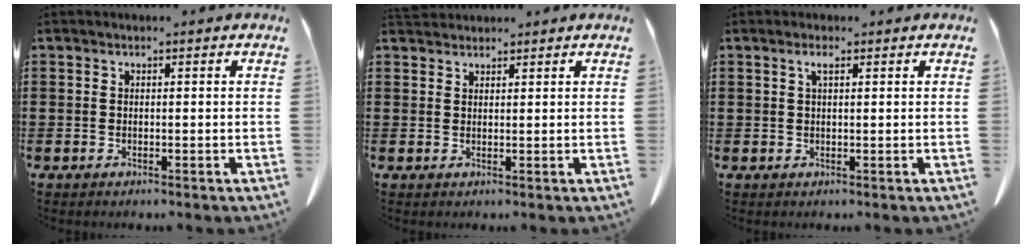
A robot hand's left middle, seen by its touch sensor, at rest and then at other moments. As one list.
[{"total": 2.0, "force": [1.9, 0.5, 0.2], "torque": [-0.010, 0.000, 0.039]}, {"total": 1.7, "force": [0.9, 0.5, 1.4], "torque": [-0.031, 0.001, 0.015]}]